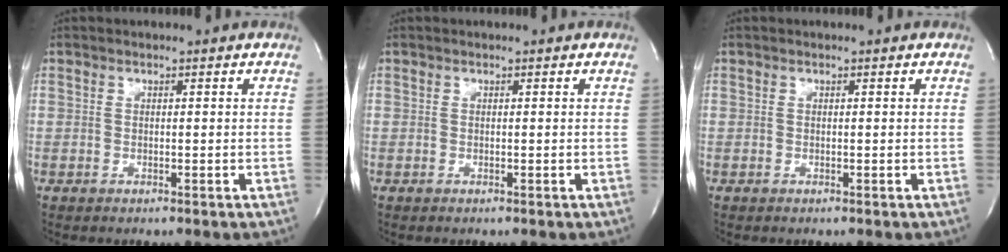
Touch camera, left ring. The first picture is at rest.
{"total": 0.0}
{"total": 0.0}